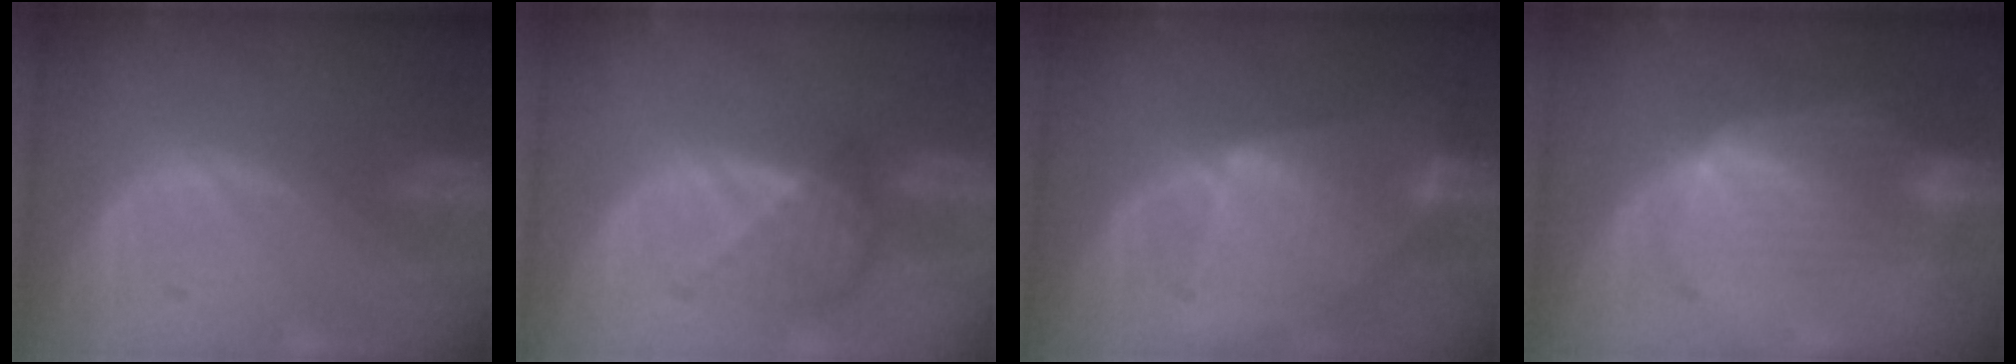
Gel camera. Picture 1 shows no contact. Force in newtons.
{"total": 4.6, "press": 4.2, "slide": 1.8}
{"total": 7.1, "press": 7.1, "slide": 0.1}
{"total": 7.4, "press": 6.9, "slide": 2.5}